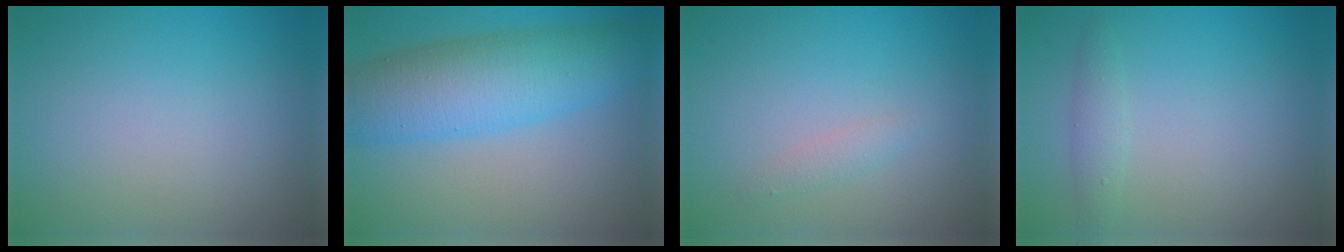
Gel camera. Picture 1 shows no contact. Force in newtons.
{"total": 8.6, "press": 8.6, "slide": 0.2}
{"total": 1.1, "press": 1.1, "slide": 0.0}
{"total": 1.4, "press": 1.4, "slide": 0.1}